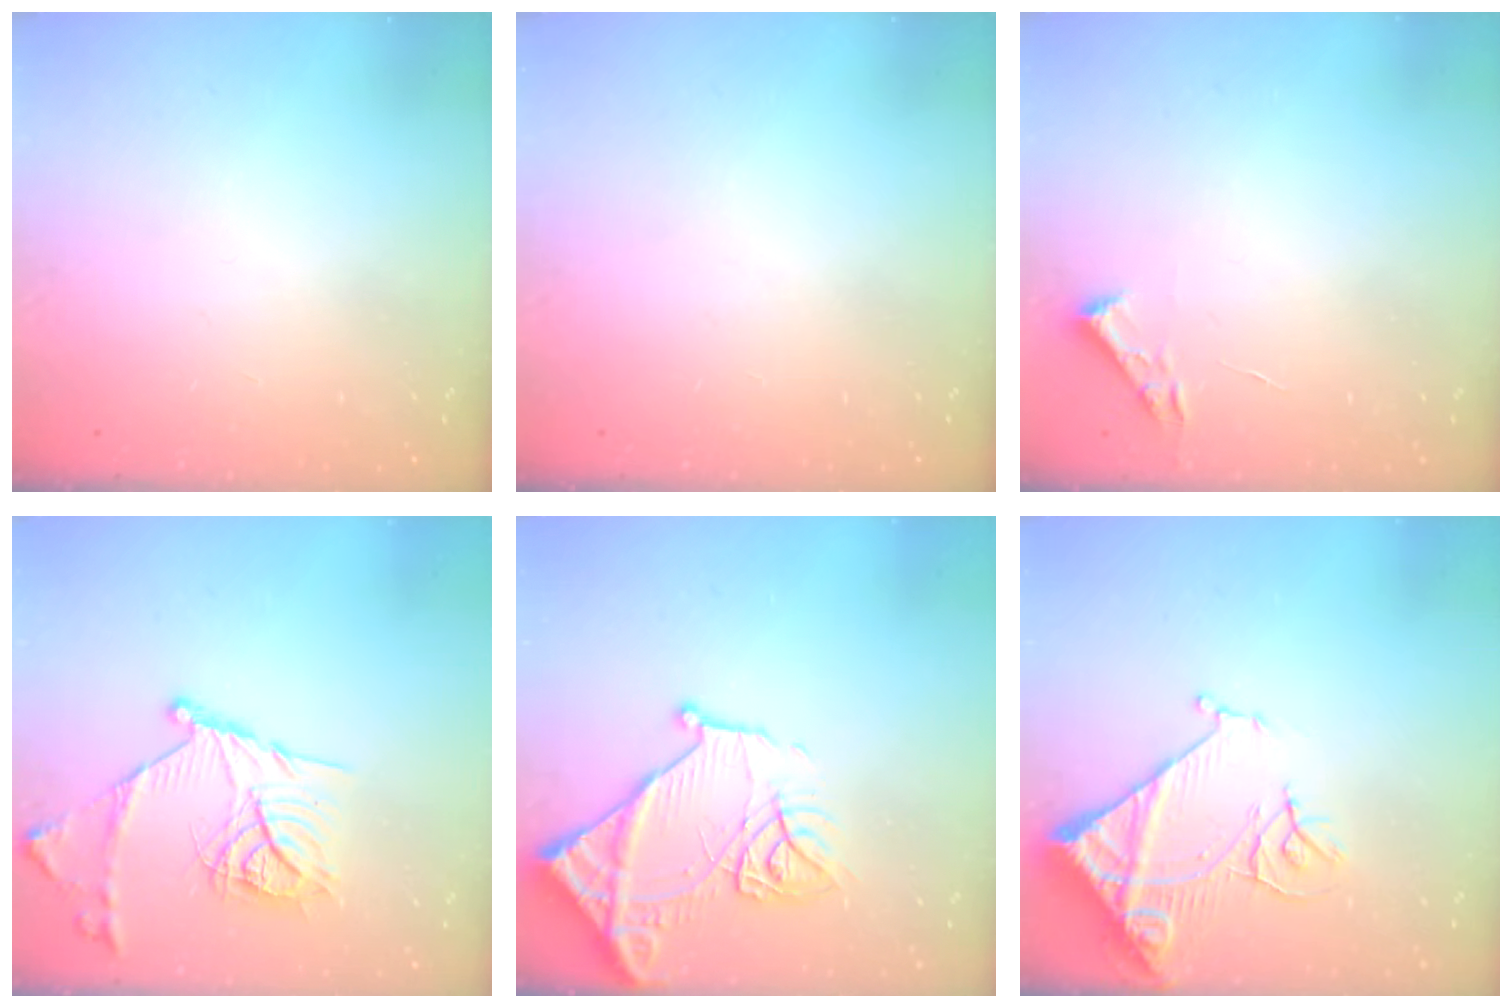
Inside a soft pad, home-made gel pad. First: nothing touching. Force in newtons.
{"total": 0.0}
{"total": 2.7, "press": 2.7, "slide": 0.4}
{"total": 18.4, "press": 18.4, "slide": 1.3}
{"total": 17.7, "press": 17.6, "slide": 1.7}
{"total": 13.6, "press": 13.5, "slide": 1.7}